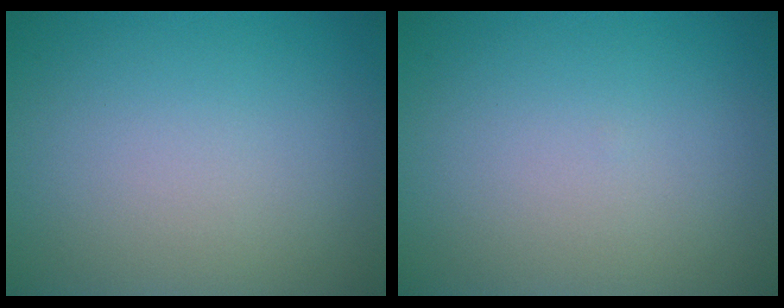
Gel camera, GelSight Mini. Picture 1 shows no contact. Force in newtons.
{"total": 0.0}